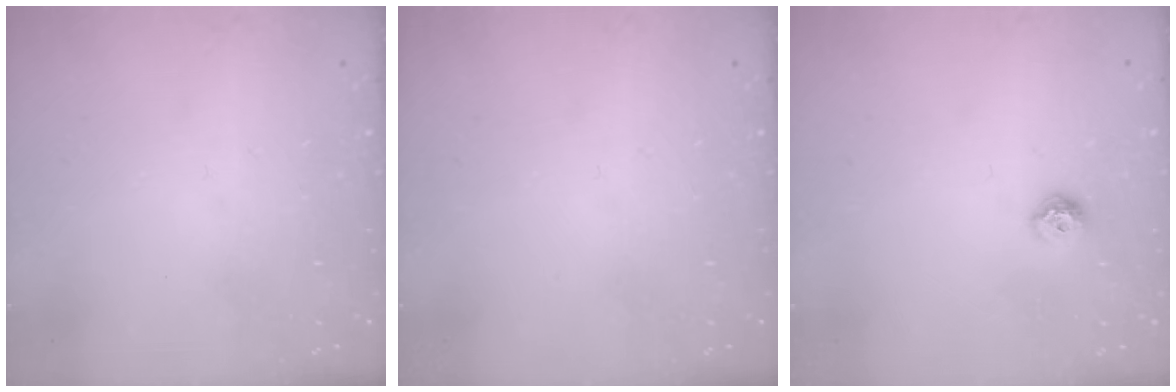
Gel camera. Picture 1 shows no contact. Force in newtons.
{"total": 0.0}
{"total": 7.1, "press": 7.1, "slide": 0.8}